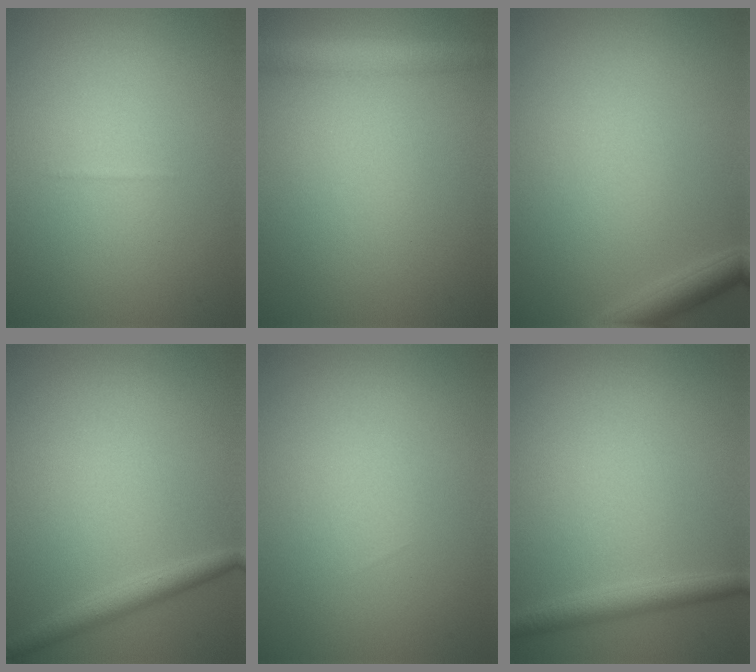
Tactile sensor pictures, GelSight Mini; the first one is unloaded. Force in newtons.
{"total": 3.1, "press": 3.1, "slide": 0.2}
{"total": 2.1, "press": 2.1, "slide": 0.1}
{"total": 2.0, "press": 2.0, "slide": 0.1}
{"total": 0.0}
{"total": 2.2, "press": 2.2, "slide": 0.1}